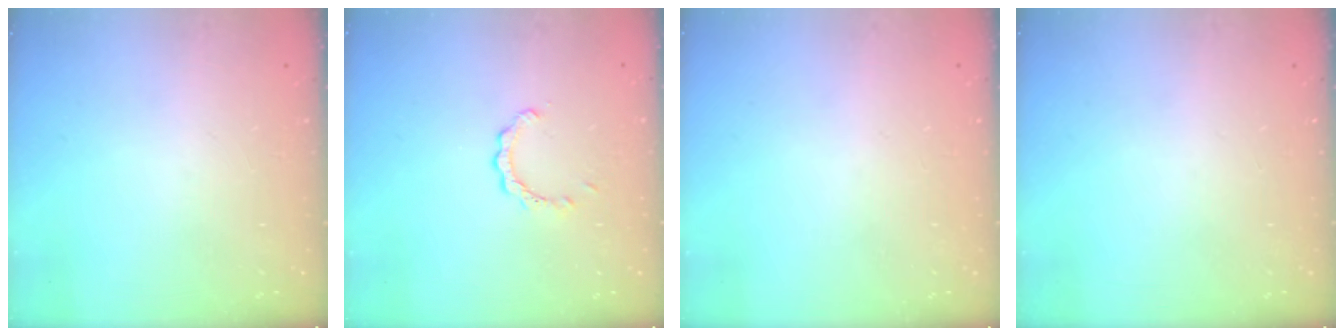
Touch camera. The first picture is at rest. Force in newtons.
{"total": 2.1, "press": 2.1, "slide": 0.1}
{"total": 1.7, "press": 1.6, "slide": 0.8}
{"total": 0.0}